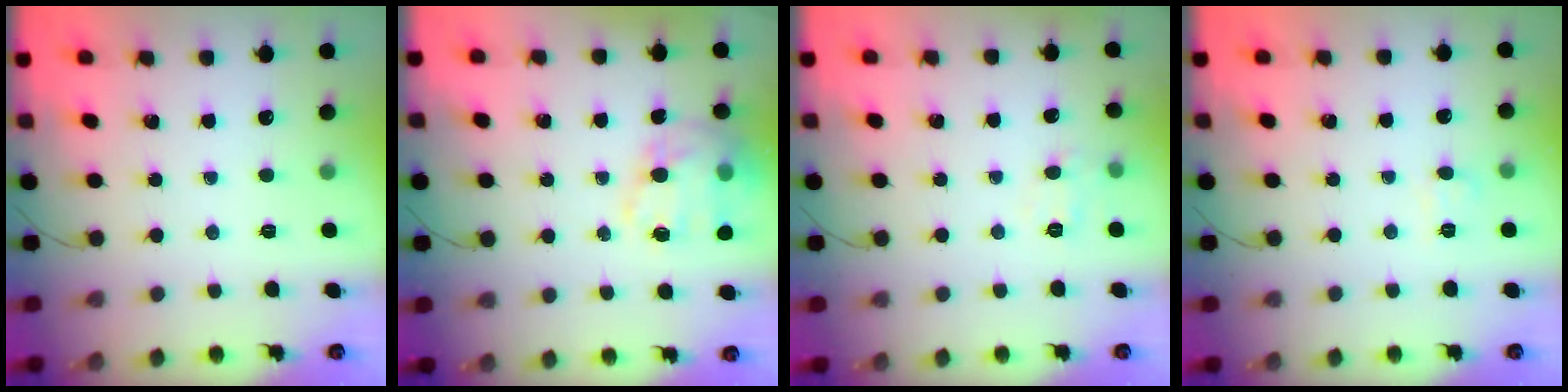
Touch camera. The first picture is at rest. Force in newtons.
{"total": 18.1, "press": 17.7, "slide": 3.9}
{"total": 6.7, "press": 6.6, "slide": 1.5}
{"total": 4.9, "press": 4.5, "slide": 1.7}